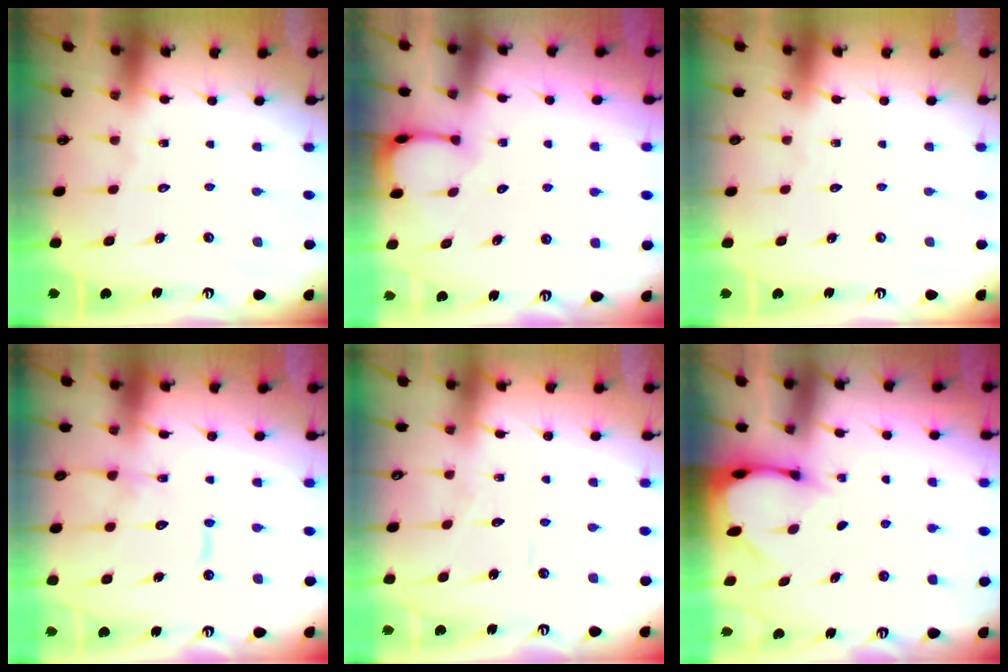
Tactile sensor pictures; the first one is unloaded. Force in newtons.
{"total": 1.8, "press": 1.8, "slide": 0.2}
{"total": 0.0}
{"total": 11.8, "press": 11.8, "slide": 1.1}
{"total": 2.7, "press": 2.7, "slide": 0.2}
{"total": 2.1, "press": 2.1, "slide": 0.1}